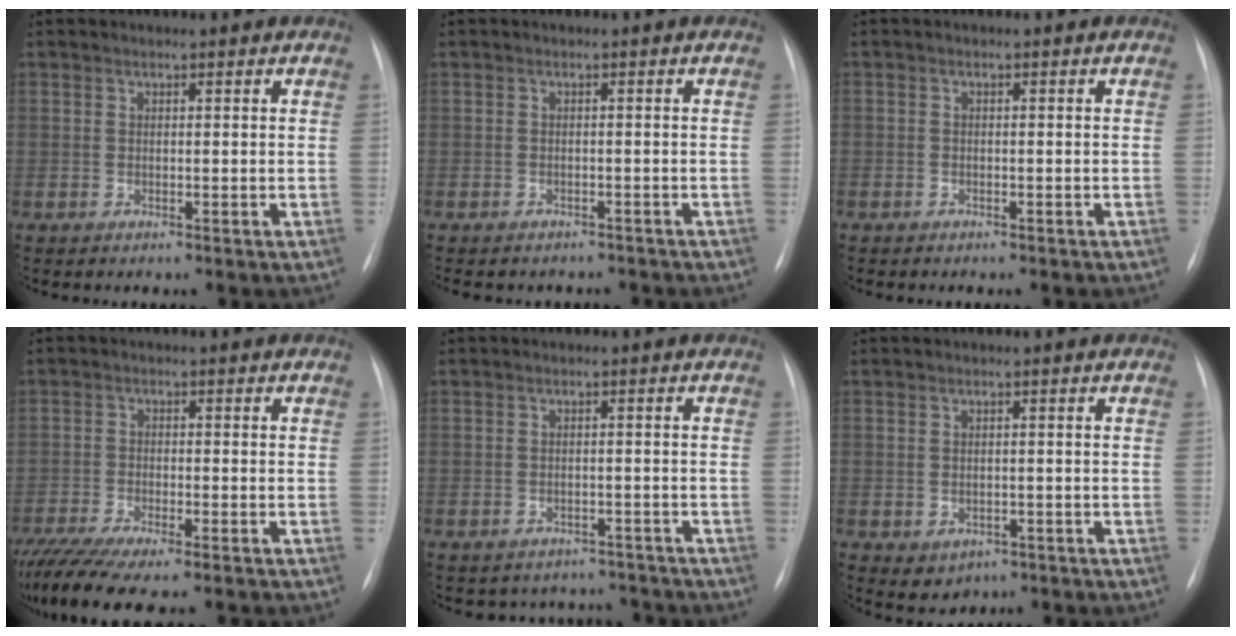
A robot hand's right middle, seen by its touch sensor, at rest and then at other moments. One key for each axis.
{"total": 7.9, "fx": -6.9, "fy": 3.3, "fz": 2.0, "tx": -0.028, "ty": 0.008, "tz": -0.073}
{"total": 1.2, "fx": -0.8, "fy": 0.8, "fz": 0.2, "tx": -0.007, "ty": 0.002, "tz": -0.010}
{"total": 10.4, "fx": -8.4, "fy": 1.3, "fz": 6.0, "tx": -0.102, "ty": -0.016, "tz": -0.135}
{"total": 6.1, "fx": -5.5, "fy": 2.6, "fz": -0.5, "tx": 0.016, "ty": 0.025, "tz": -0.062}
{"total": 2.9, "fx": -1.1, "fy": 2.4, "fz": 1.2, "tx": -0.014, "ty": 0.000, "tz": -0.002}